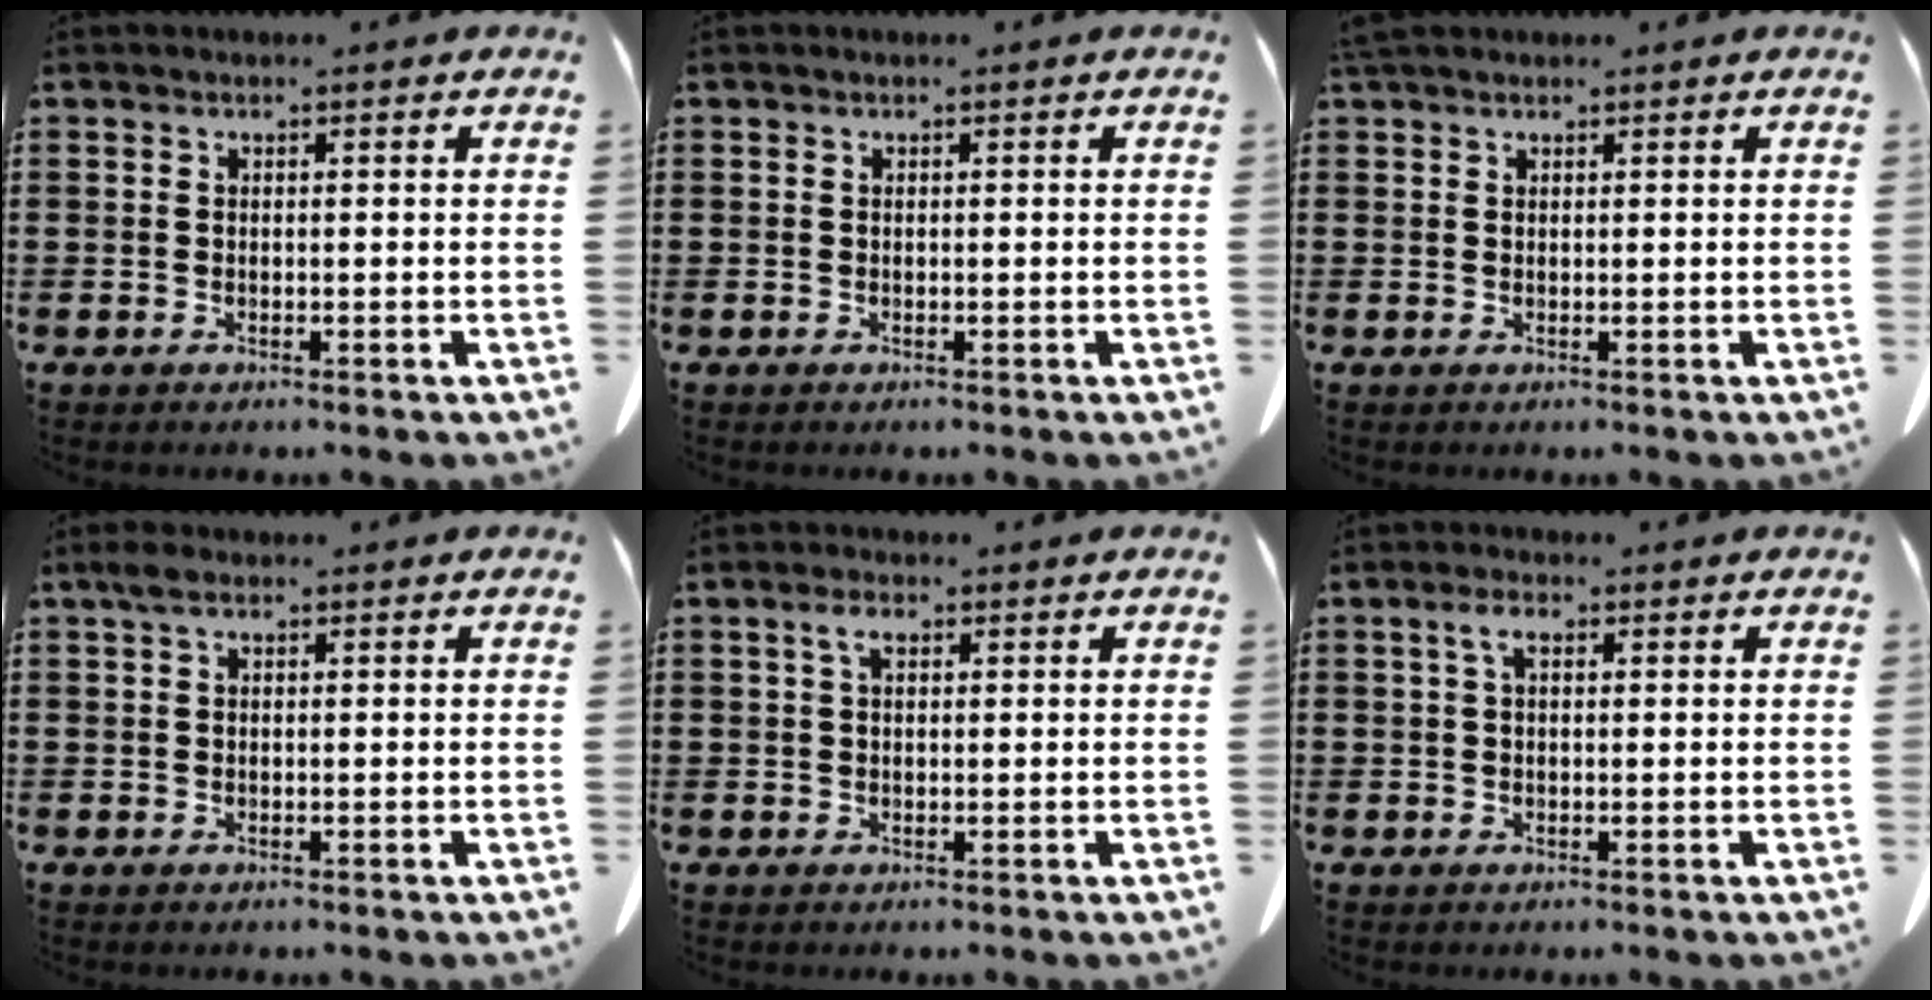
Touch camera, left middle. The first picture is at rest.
{"total": 0.0}
{"total": 1.4, "force": [1.2, 0.5, 0.5], "torque": [-0.014, 0.001, 0.024]}
{"total": 1.5, "force": [0.5, 0.8, 1.2], "torque": [-0.027, 0.005, 0.009]}
{"total": 2.4, "force": [1.0, 1.1, 1.9], "torque": [-0.044, 0.006, 0.017]}
{"total": 2.8, "force": [1.0, 1.1, 2.3], "torque": [-0.051, 0.007, 0.016]}